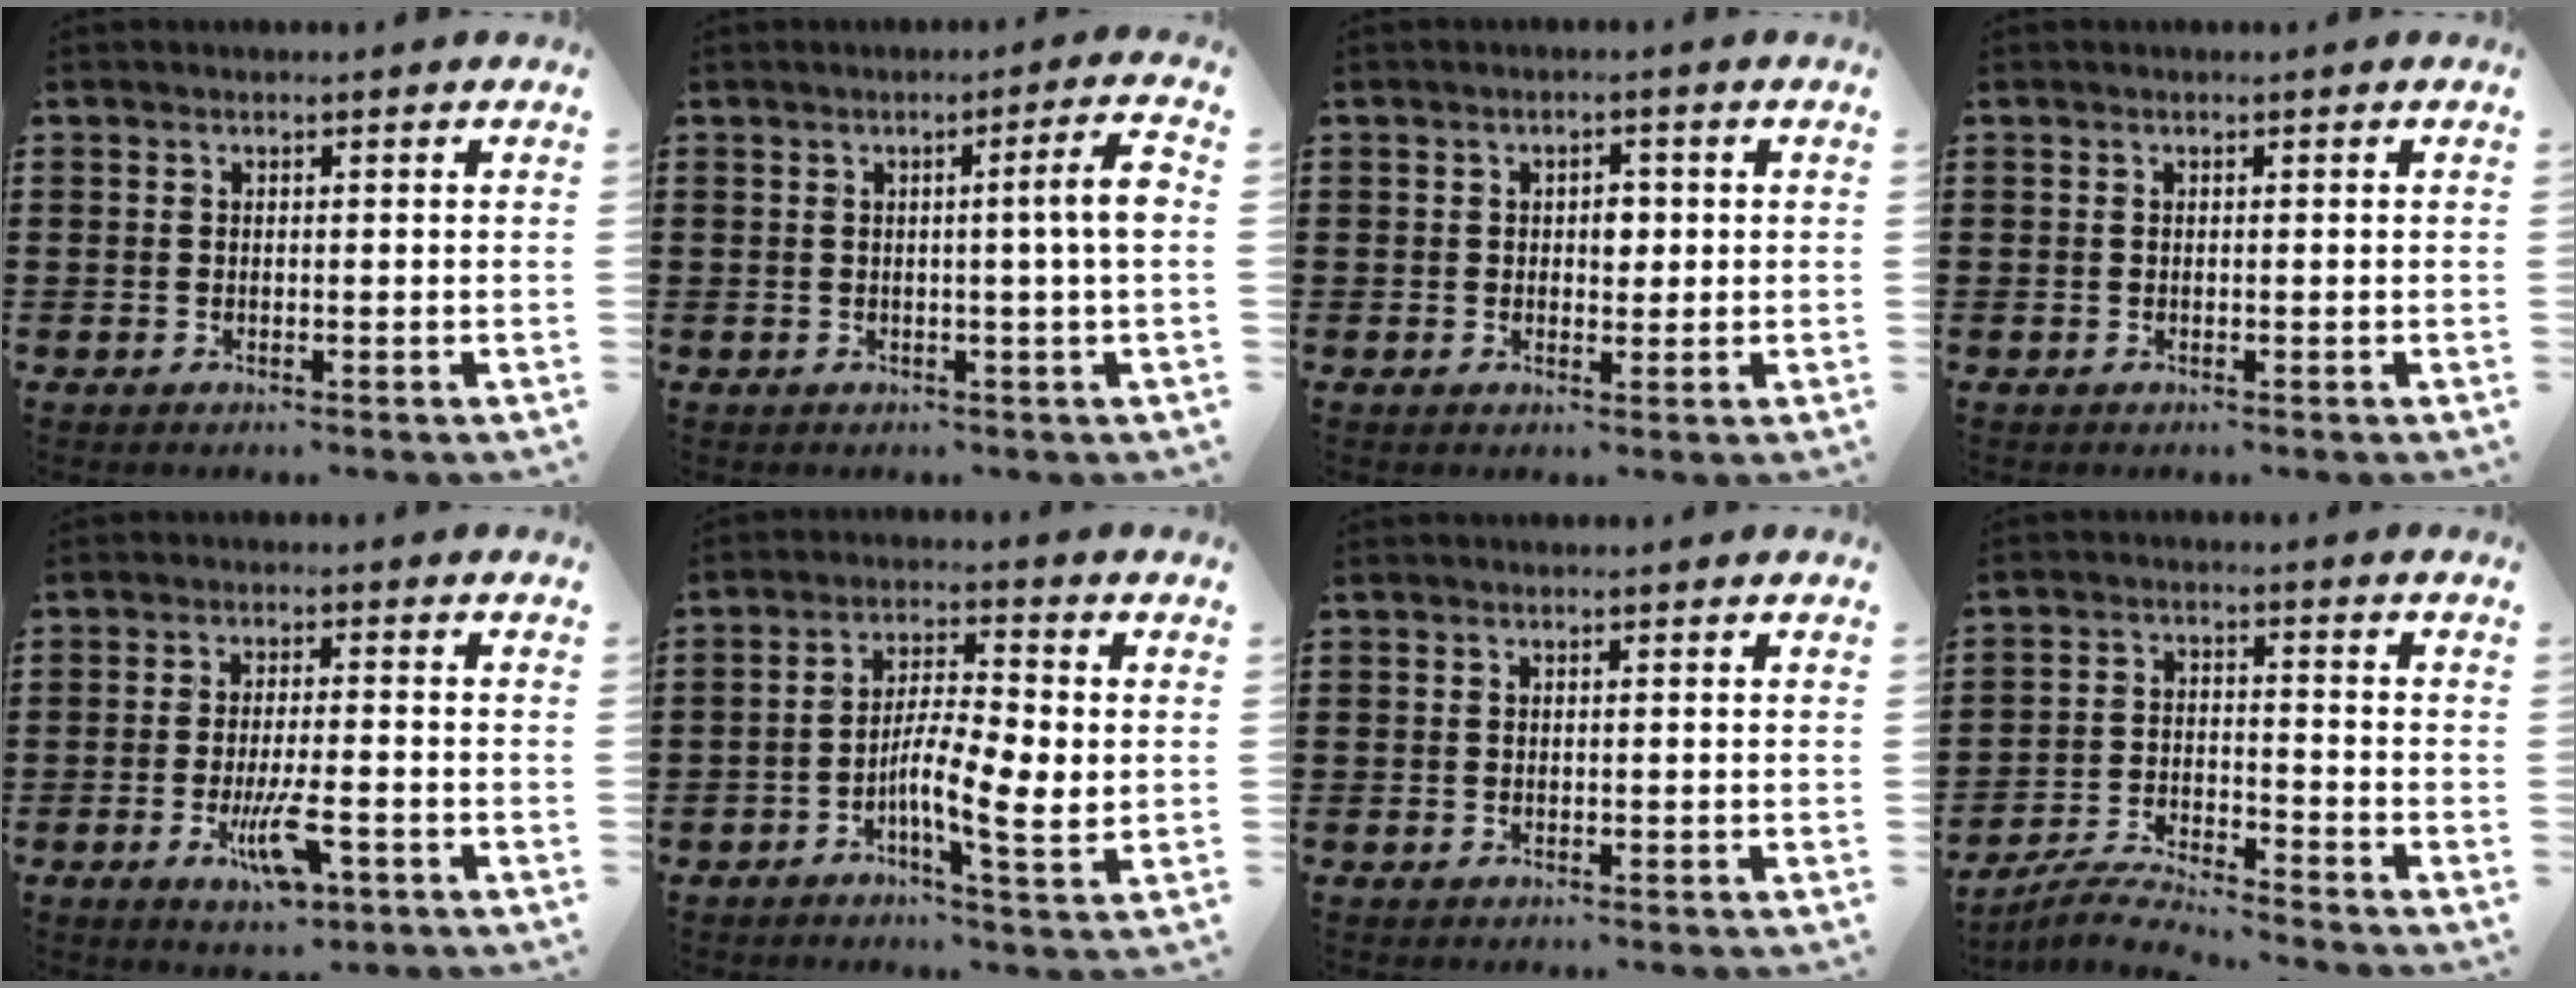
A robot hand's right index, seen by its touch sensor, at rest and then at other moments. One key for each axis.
{"total": 5.7, "fx": 0.5, "fy": -0.2, "fz": 5.7, "tx": -0.087, "ty": -0.012, "tz": 0.000}
{"total": 2.5, "fx": 0.2, "fy": 1.5, "fz": 1.9, "tx": -0.023, "ty": 0.001, "tz": -0.001}
{"total": 0.0}
{"total": 7.5, "fx": -3.1, "fy": 2.1, "fz": 6.5, "tx": -0.128, "ty": -0.012, "tz": -0.052}
{"total": 7.3, "fx": -1.5, "fy": 2.0, "fz": 6.9, "tx": -0.124, "ty": -0.003, "tz": -0.027}
{"total": 0.0}
{"total": 4.9, "fx": -4.8, "fy": -0.1, "fz": 1.0, "tx": -0.034, "ty": -0.004, "tz": -0.099}